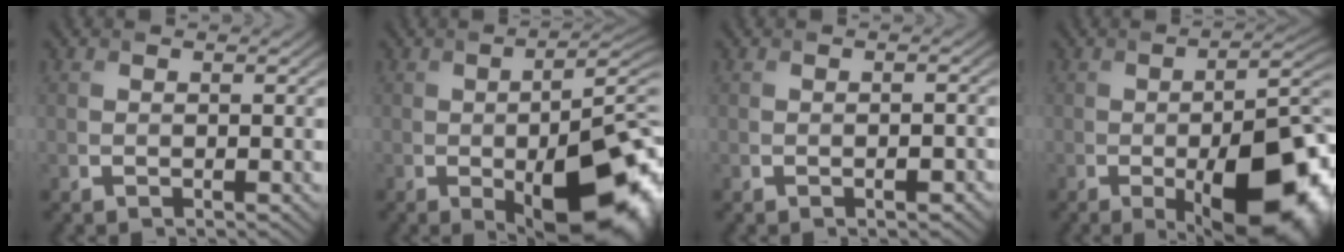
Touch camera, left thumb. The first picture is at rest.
{"total": 15.3, "force": [-4.6, 6.4, 13.1], "torque": [-0.179, -0.033, -0.052]}
{"total": 1.4, "force": [-0.7, 0.4, 1.2], "torque": [-0.019, 0.002, -0.008]}
{"total": 15.6, "force": [-5.3, 6.2, 13.2], "torque": [-0.185, -0.024, -0.069]}